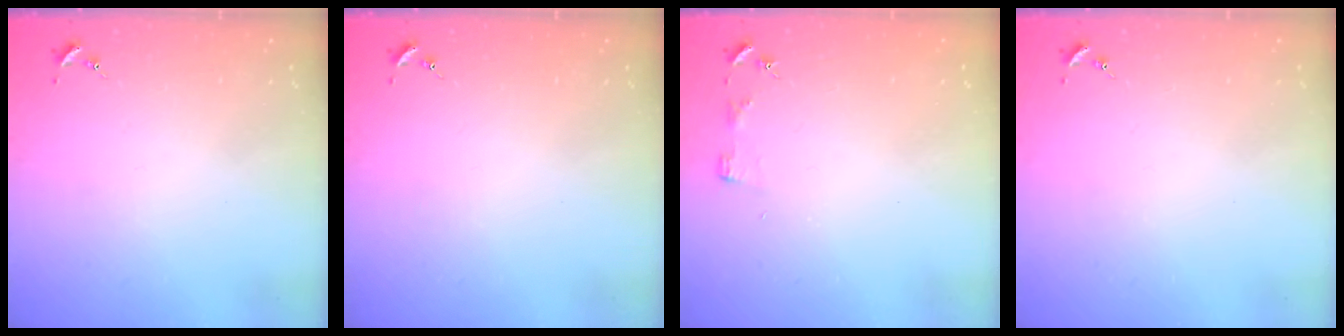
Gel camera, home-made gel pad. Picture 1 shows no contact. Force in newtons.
{"total": 0.0}
{"total": 3.4, "press": 3.3, "slide": 0.4}
{"total": 0.0}